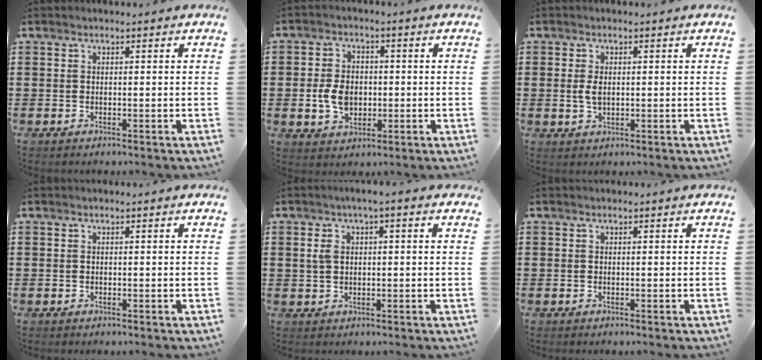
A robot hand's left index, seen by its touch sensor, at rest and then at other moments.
{"total": 5.8, "force": [-0.7, 4.1, 4.0], "torque": [-0.085, 0.003, -0.018]}
{"total": 2.6, "force": [0.1, 1.4, 2.2], "torque": [-0.061, -0.001, -0.004]}
{"total": 0.0}
{"total": 2.9, "force": [0.4, 1.3, 2.6], "torque": [-0.062, 0.005, 0.001]}
{"total": 0.0}